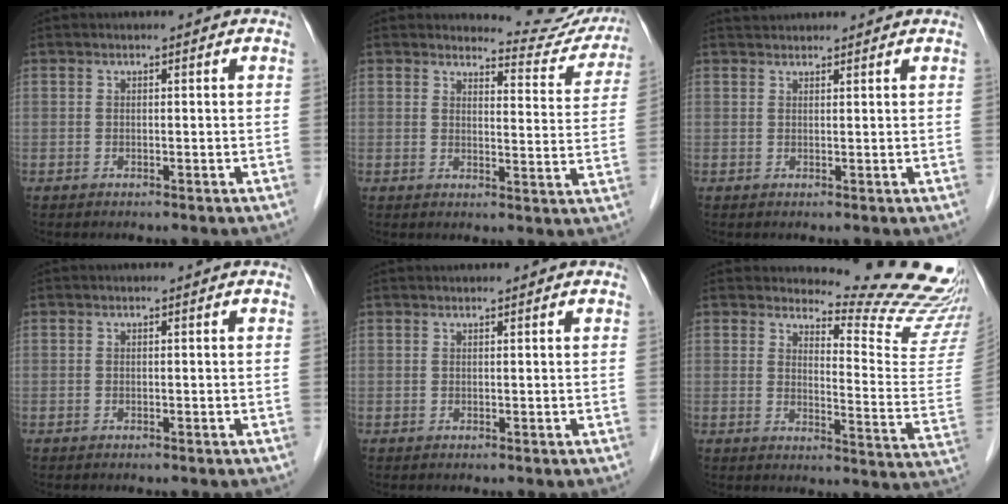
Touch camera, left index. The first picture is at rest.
{"total": 10.2, "force": [10.1, 1.4, -0.2], "torque": [0.015, -0.052, 0.102]}
{"total": 3.9, "force": [3.8, 0.7, 0.6], "torque": [-0.012, 0.036, 0.058]}
{"total": 0.0}
{"total": 2.1, "force": [2.0, 0.1, 0.7], "torque": [-0.008, 0.025, 0.029]}
{"total": 18.2, "force": [17.5, 0.7, 4.9], "torque": [-0.057, -0.147, 0.189]}